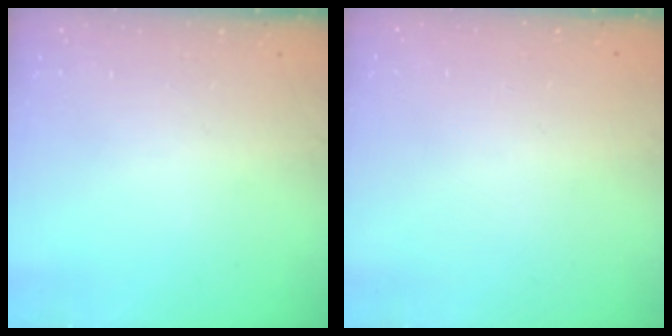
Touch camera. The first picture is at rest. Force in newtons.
{"total": 0.0}